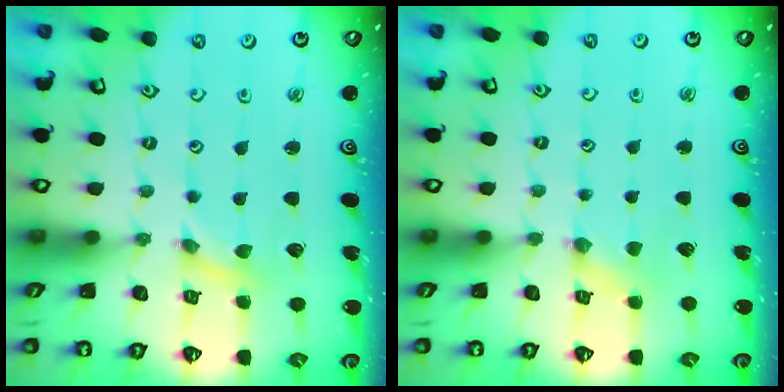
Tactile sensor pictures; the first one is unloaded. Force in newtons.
{"total": 0.9, "press": 0.9, "slide": 0.3}